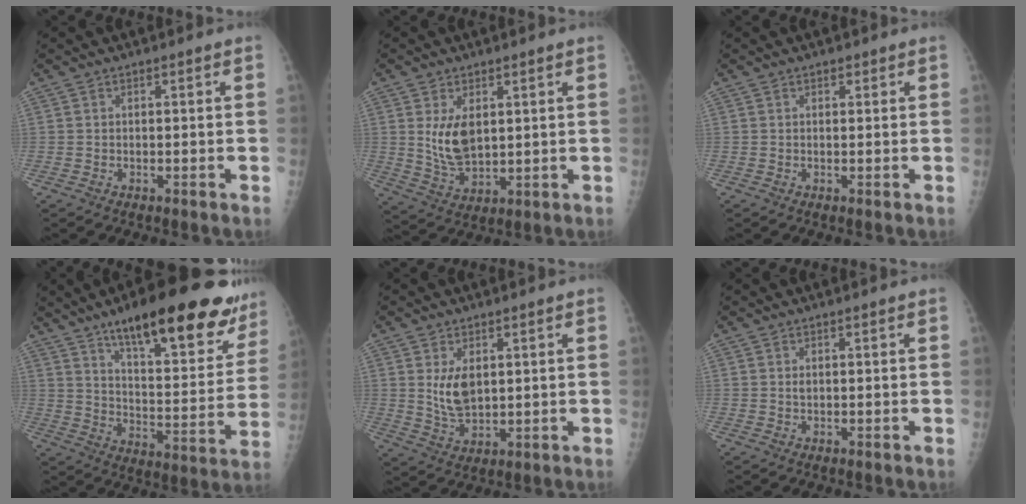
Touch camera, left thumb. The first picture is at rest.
{"total": 7.7, "force": [2.1, 4.3, 6.0], "torque": [-0.099, -0.020, 0.054]}
{"total": 0.7, "force": [0.5, 0.5, 0.2], "torque": [0.002, -0.003, 0.006]}
{"total": 27.6, "force": [18.2, 8.2, 19.0], "torque": [-0.230, -0.058, 0.265]}
{"total": 6.3, "force": [1.8, 3.6, 4.9], "torque": [-0.077, -0.018, 0.047]}
{"total": 0.8, "force": [0.4, 0.3, 0.6], "torque": [-0.009, -0.002, 0.009]}